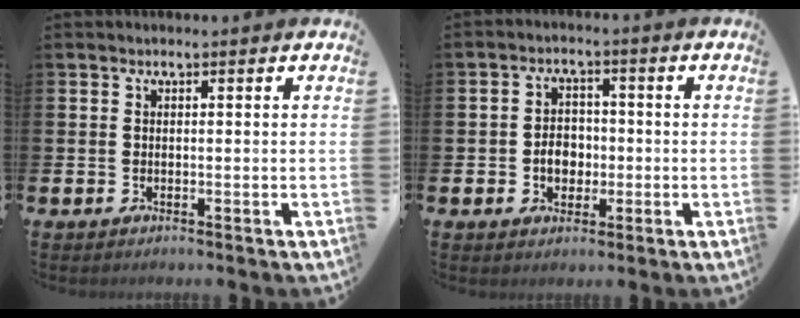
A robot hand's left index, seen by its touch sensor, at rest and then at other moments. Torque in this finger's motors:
{"motor_torque": [0.21, -0.04, 0.11, 0.08]}